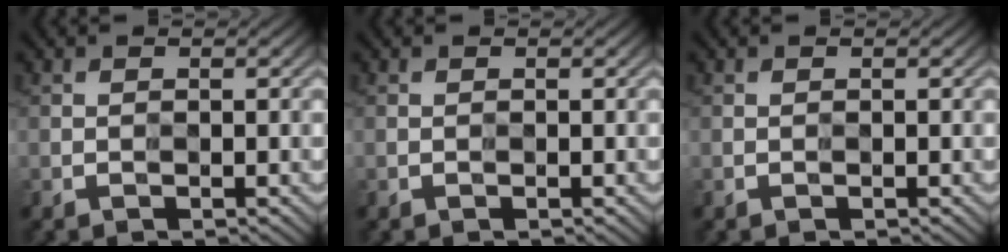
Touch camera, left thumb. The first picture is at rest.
{"total": 0.0}
{"total": 0.0}